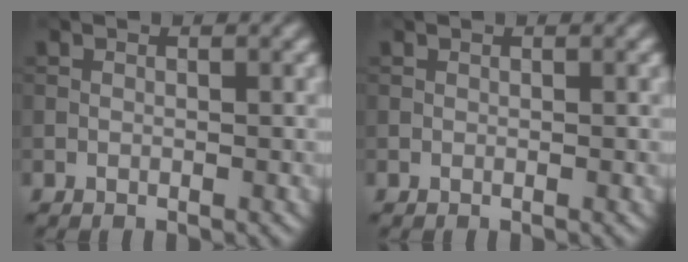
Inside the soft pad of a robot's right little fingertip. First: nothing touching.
{"total": 0.0}